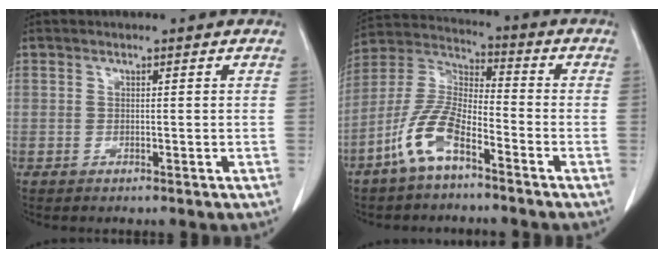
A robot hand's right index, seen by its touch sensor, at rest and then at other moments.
{"total": 9.9, "force": [-5.8, 3.0, 7.4], "torque": [-0.172, 0.004, -0.119]}